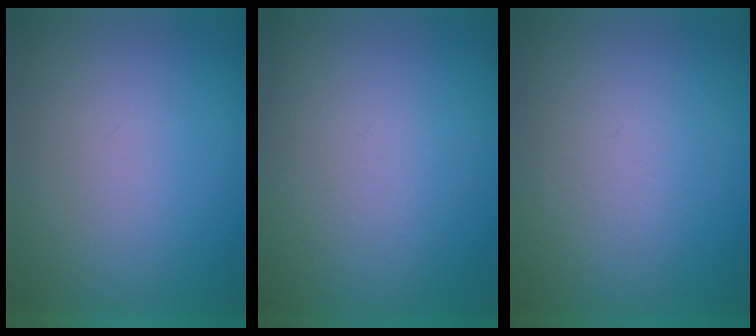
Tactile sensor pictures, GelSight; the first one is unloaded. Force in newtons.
{"total": 5.0}
{"total": 5.5}